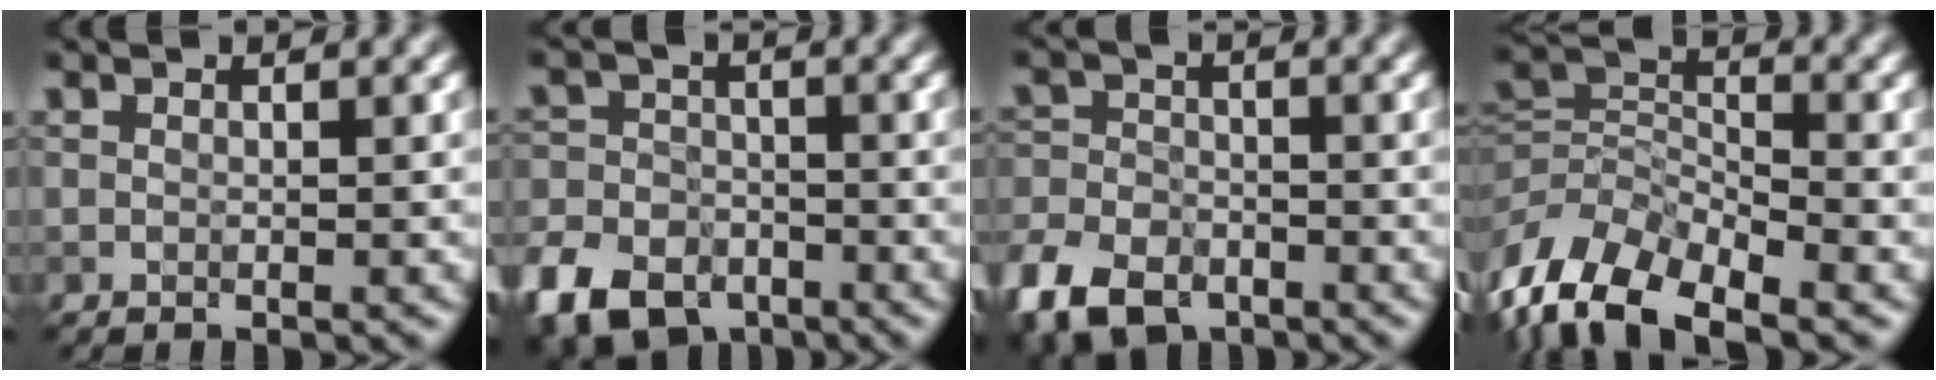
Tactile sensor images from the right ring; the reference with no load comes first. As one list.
[{"total": 8.0, "force": [-4.9, 5.2, 3.4], "torque": [-0.074, -0.021, -0.101]}, {"total": 7.5, "force": [-4.9, 4.4, 3.5], "torque": [-0.081, -0.021, -0.104]}, {"total": 8.5, "force": [-5.3, 4.2, 5.0], "torque": [-0.095, -0.006, -0.112]}]